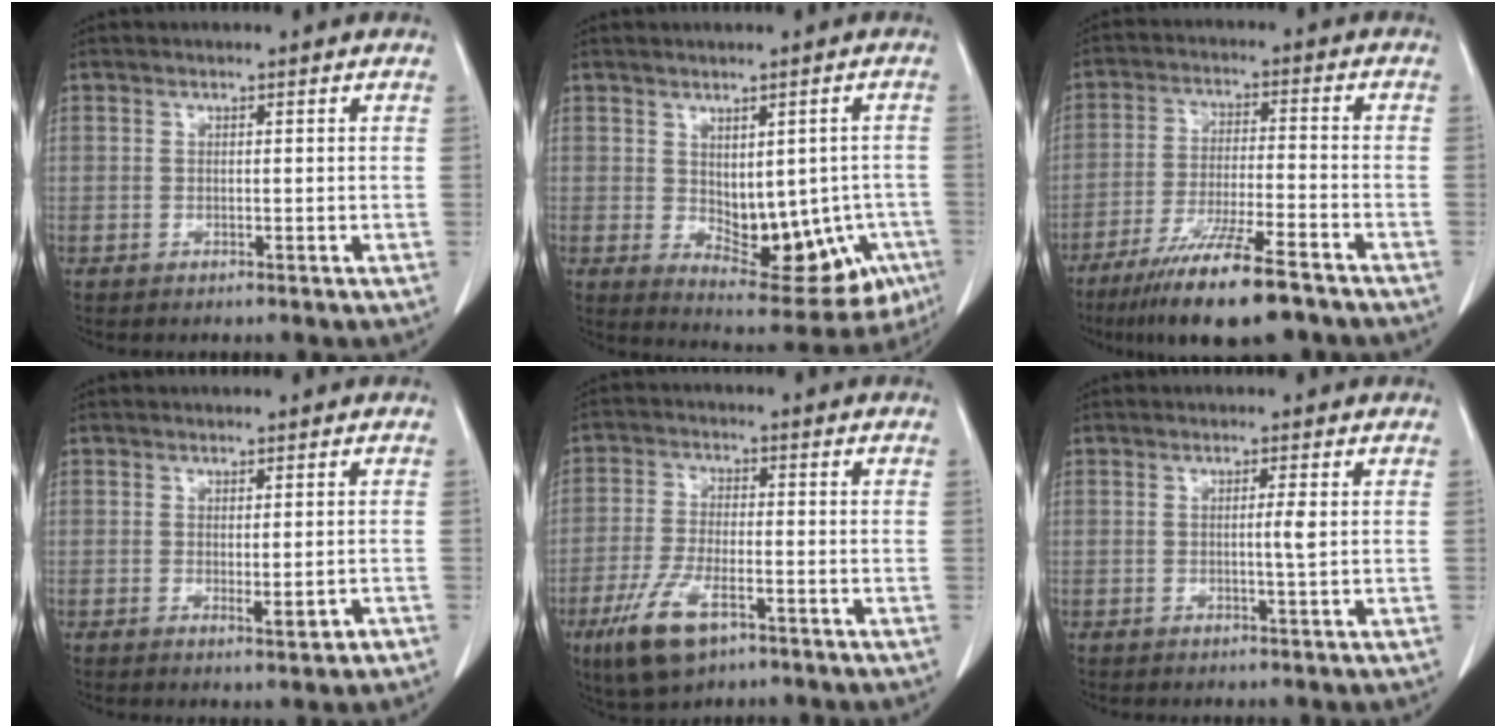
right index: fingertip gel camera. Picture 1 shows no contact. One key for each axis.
{"total": 12.7, "fx": -2.7, "fy": 6.5, "fz": 10.6, "tx": -0.126, "ty": 0.001, "tz": -0.013}
{"total": 13.5, "fx": -9.8, "fy": 1.2, "fz": 9.3, "tx": -0.168, "ty": -0.036, "tz": -0.164}
{"total": 2.6, "fx": -0.9, "fy": 0.6, "fz": 2.4, "tx": -0.033, "ty": -0.007, "tz": -0.006}
{"total": 9.1, "fx": -5.0, "fy": 3.2, "fz": 6.9, "tx": -0.146, "ty": -0.017, "tz": -0.087}
{"total": 1.9, "fx": 0.1, "fy": -0.4, "fz": 1.8, "tx": -0.031, "ty": -0.002, "tz": 0.001}